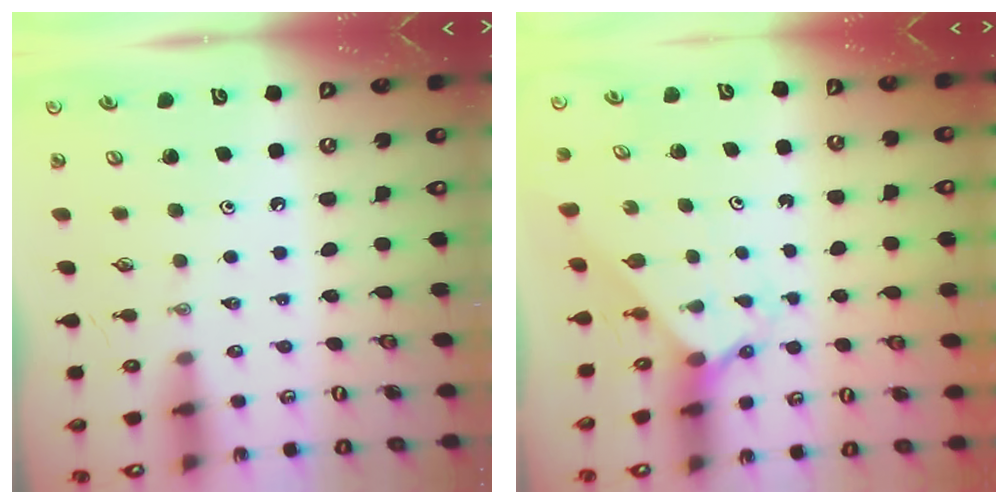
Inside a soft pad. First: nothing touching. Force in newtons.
{"total": 2.0, "press": 2.0, "slide": 0.2}